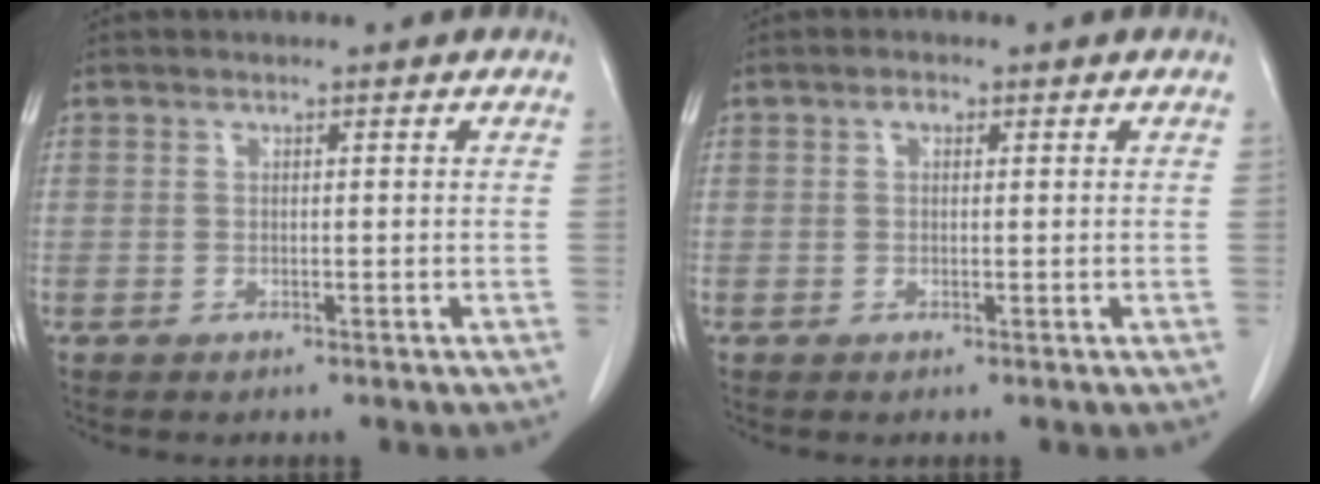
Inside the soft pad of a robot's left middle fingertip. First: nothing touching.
{"total": 1.0, "force": [0.4, 0.6, 0.7], "torque": [-0.012, 0.003, 0.006]}